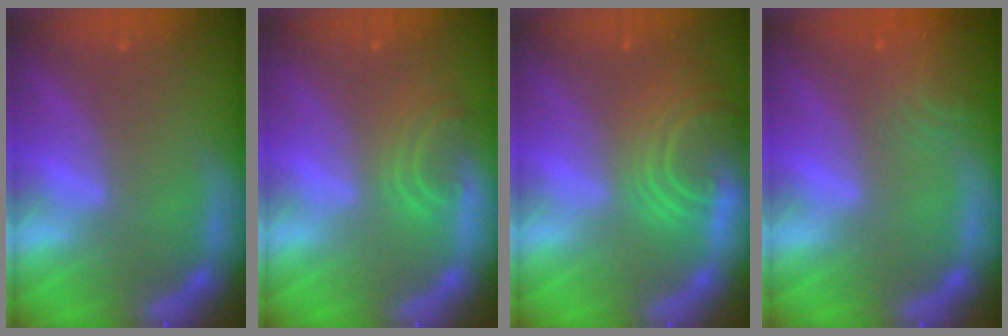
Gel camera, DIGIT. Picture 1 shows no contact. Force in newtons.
{"total": 3.5}
{"total": 7.6}
{"total": 4.5}